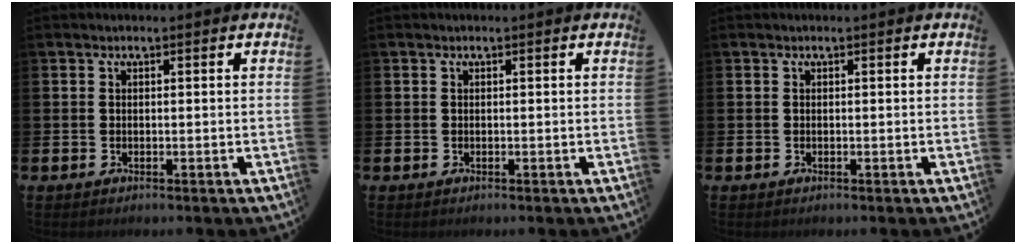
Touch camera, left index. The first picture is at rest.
{"total": 0.0}
{"total": 0.0}